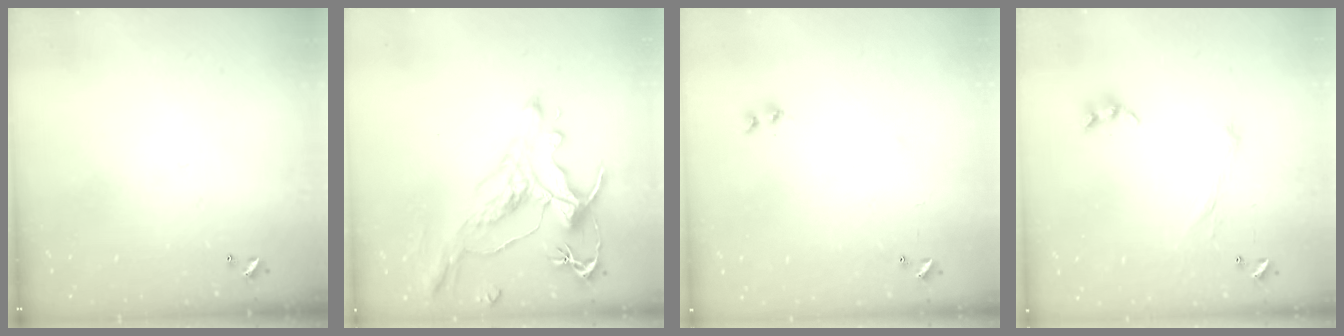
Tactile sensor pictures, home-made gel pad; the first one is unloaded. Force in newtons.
{"total": 1.7, "press": 1.2, "slide": 1.1}
{"total": 6.8, "press": 6.8, "slide": 0.6}
{"total": 2.1, "press": 2.0, "slide": 0.7}